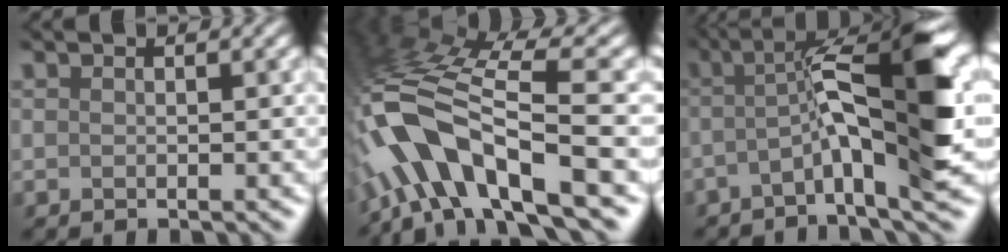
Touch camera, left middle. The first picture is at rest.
{"total": 10.5, "force": [-5.1, 3.2, 8.6], "torque": [-0.176, 0.022, -0.092]}
{"total": 9.4, "force": [-0.9, 1.2, 9.3], "torque": [-0.140, 0.028, -0.027]}